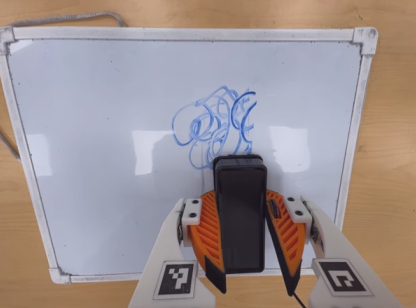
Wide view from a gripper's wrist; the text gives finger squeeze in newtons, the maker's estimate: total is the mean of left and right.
{"total": 12.9, "left": 13.8, "right": 12.0}